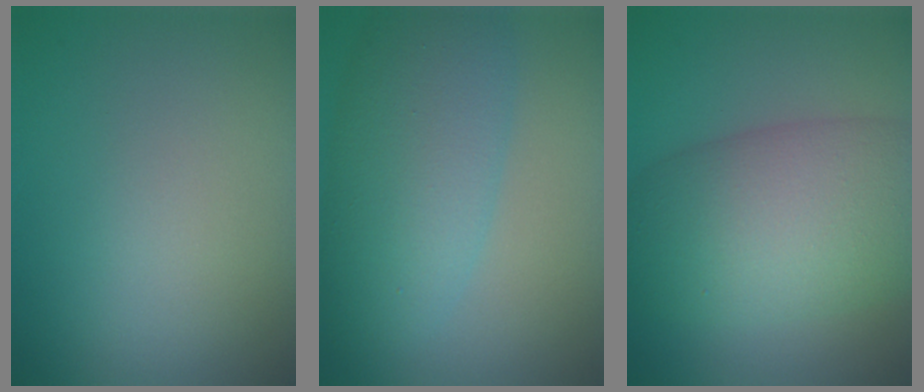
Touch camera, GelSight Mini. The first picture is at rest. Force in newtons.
{"total": 7.0, "press": 7.0, "slide": 0.3}
{"total": 9.5, "press": 9.5, "slide": 0.5}